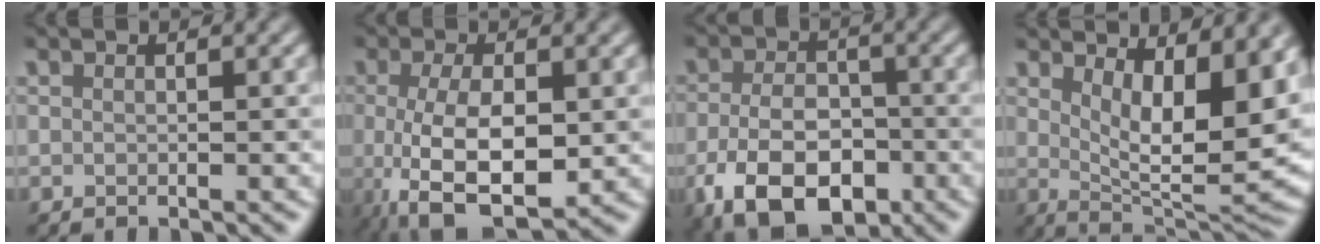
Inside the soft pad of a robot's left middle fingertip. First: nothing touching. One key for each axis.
{"total": 8.0, "fx": -1.2, "fy": 3.4, "fz": 7.2, "tx": -0.148, "ty": -0.018, "tz": -0.014}
{"total": 8.1, "fx": -3.5, "fy": 4.8, "fz": 5.6, "tx": -0.113, "ty": -0.009, "tz": -0.063}
{"total": 10.7, "fx": 3.6, "fy": 3.8, "fz": 9.3, "tx": -0.120, "ty": -0.019, "tz": 0.063}